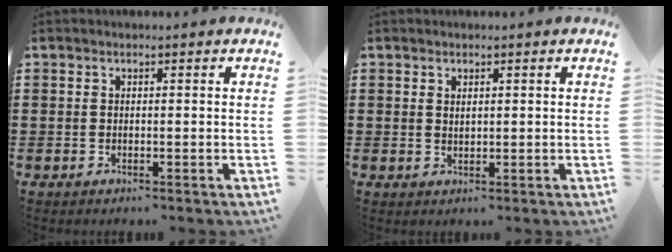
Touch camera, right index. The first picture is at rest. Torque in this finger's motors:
{"motor_torque": [-0.43, 0.69, -0.01, -0.01]}